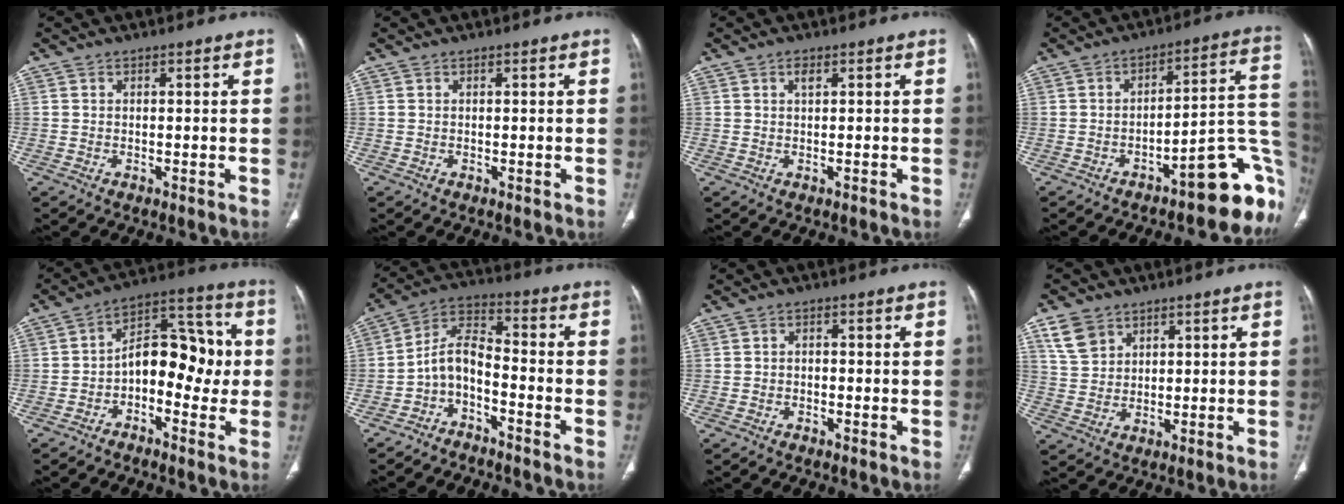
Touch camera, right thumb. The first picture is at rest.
{"total": 0.0}
{"total": 1.6, "force": [0.5, 0.7, 1.3], "torque": [-0.022, 0.000, 0.008]}
{"total": 16.8, "force": [-7.9, 4.9, 14.0], "torque": [-0.086, 0.092, -0.100]}
{"total": 13.1, "force": [-1.7, 7.9, 10.3], "torque": [-0.113, 0.046, -0.037]}
{"total": 7.4, "force": [-4.2, 3.3, 5.1], "torque": [-0.095, 0.068, -0.090]}
{"total": 1.0, "force": [-0.4, 0.8, 0.5], "torque": [-0.003, 0.004, -0.009]}
{"total": 6.2, "force": [3.5, 4.5, 2.4], "torque": [-0.031, -0.013, 0.077]}